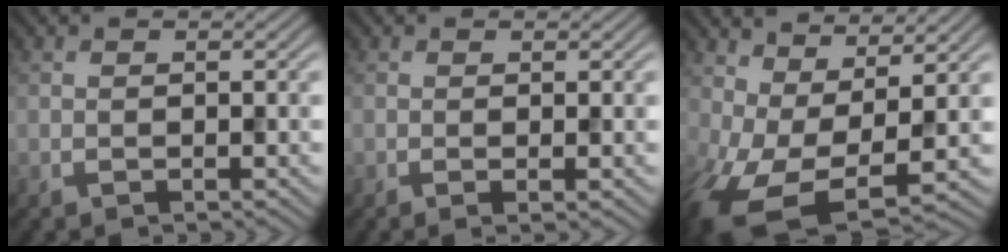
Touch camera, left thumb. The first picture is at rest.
{"total": 1.3, "force": [0.0, 0.3, 1.2], "torque": [-0.016, -0.003, 0.000]}
{"total": 9.8, "force": [-0.7, 5.1, 8.3], "torque": [-0.182, -0.020, -0.005]}